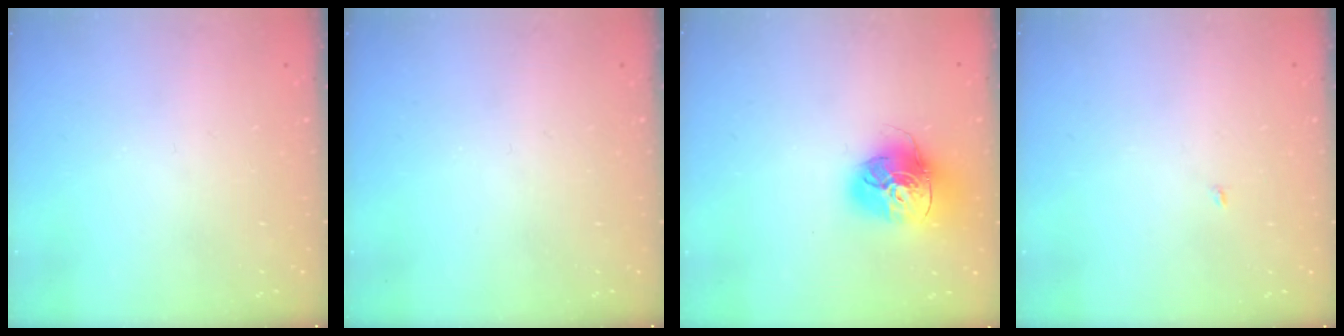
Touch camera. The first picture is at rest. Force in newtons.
{"total": 0.0}
{"total": 17.4, "press": 17.3, "slide": 2.1}
{"total": 1.9, "press": 1.9, "slide": 0.2}